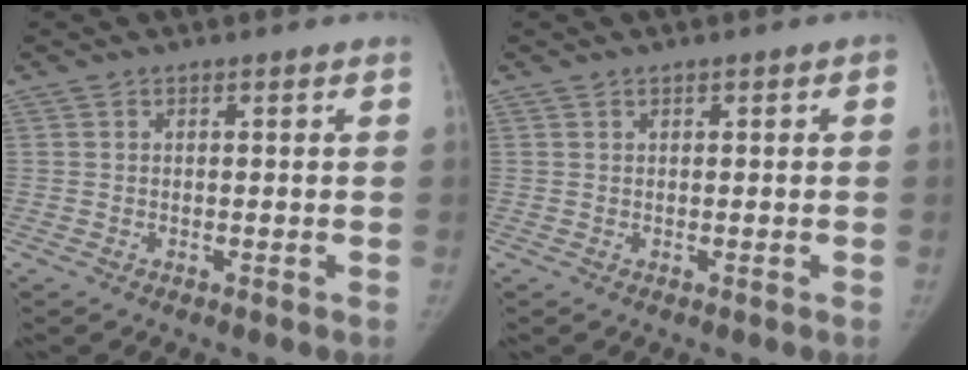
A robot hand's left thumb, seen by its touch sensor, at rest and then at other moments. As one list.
[{"total": 0.6, "force": [0.2, 0.3, 0.5], "torque": [-0.002, 0.005, 0.003]}]